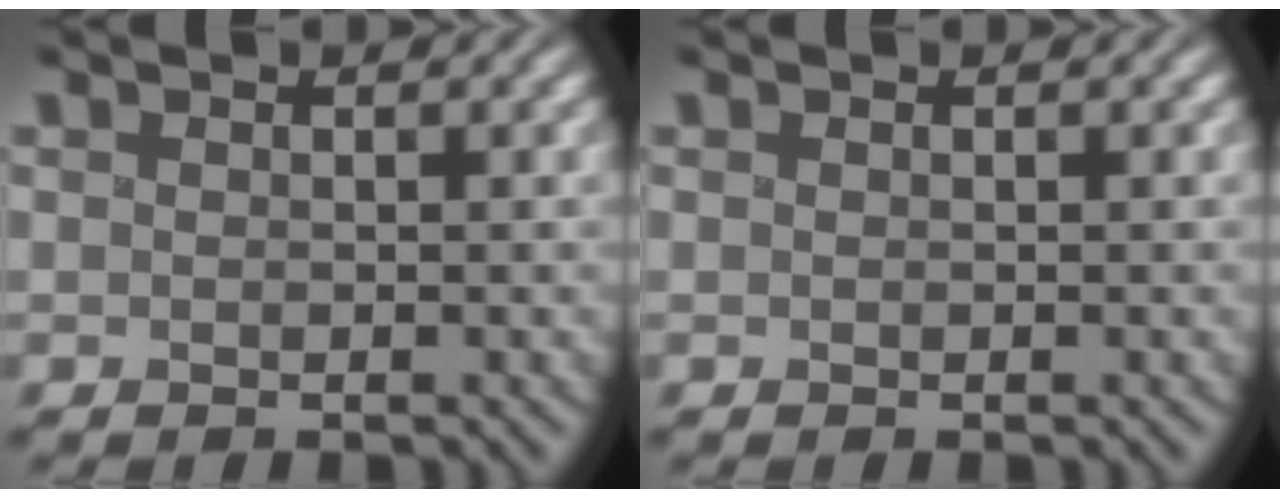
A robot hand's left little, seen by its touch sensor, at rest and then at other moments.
{"total": 0.0}